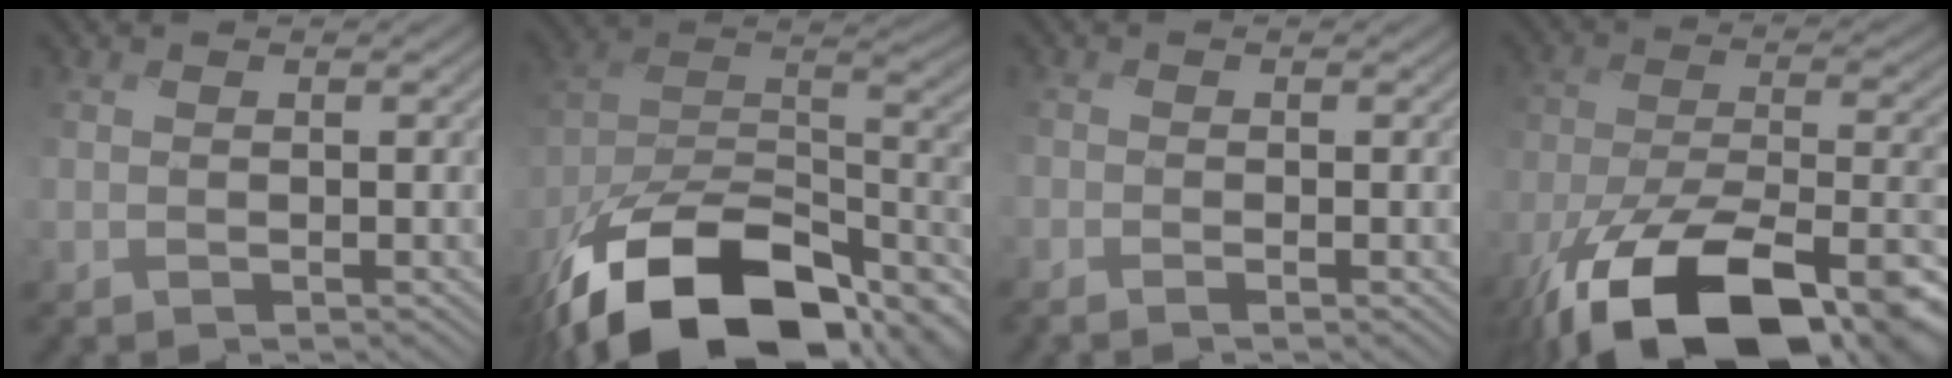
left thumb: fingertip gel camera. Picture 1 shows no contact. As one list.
[{"total": 19.6, "force": [-13.0, 9.0, 11.6], "torque": [-0.238, -0.040, -0.209]}, {"total": 1.0, "force": [-0.7, -0.1, 0.6], "torque": [-0.012, 0.000, -0.015]}, {"total": 19.9, "force": [-12.8, 8.0, 12.9], "torque": [-0.254, -0.069, -0.188]}]